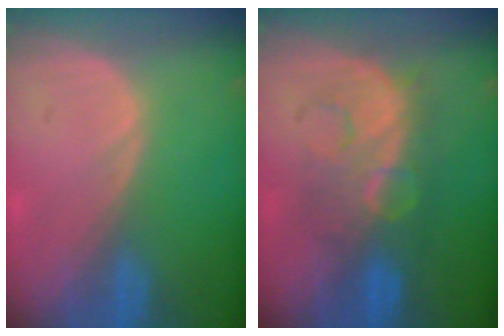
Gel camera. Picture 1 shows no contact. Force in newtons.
{"total": 8.0, "press": 7.9, "slide": 1.5}